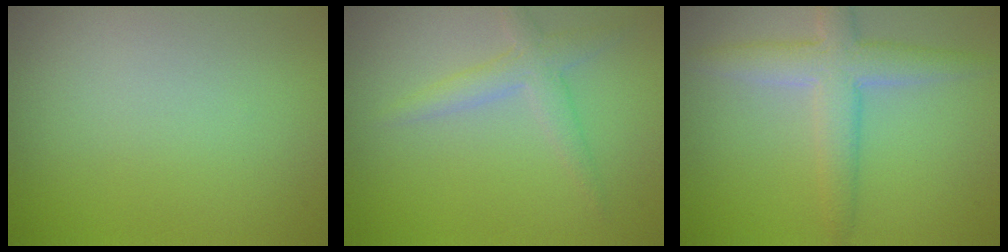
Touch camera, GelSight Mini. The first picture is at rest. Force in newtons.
{"total": 2.4, "press": 2.4, "slide": 0.1}
{"total": 4.4, "press": 4.4, "slide": 0.1}